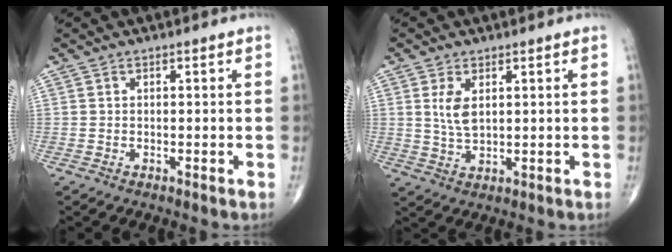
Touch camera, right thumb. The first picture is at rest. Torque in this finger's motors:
{"motor_torque": [0.89, 0.76, 0.68, 0.33, 0.08]}